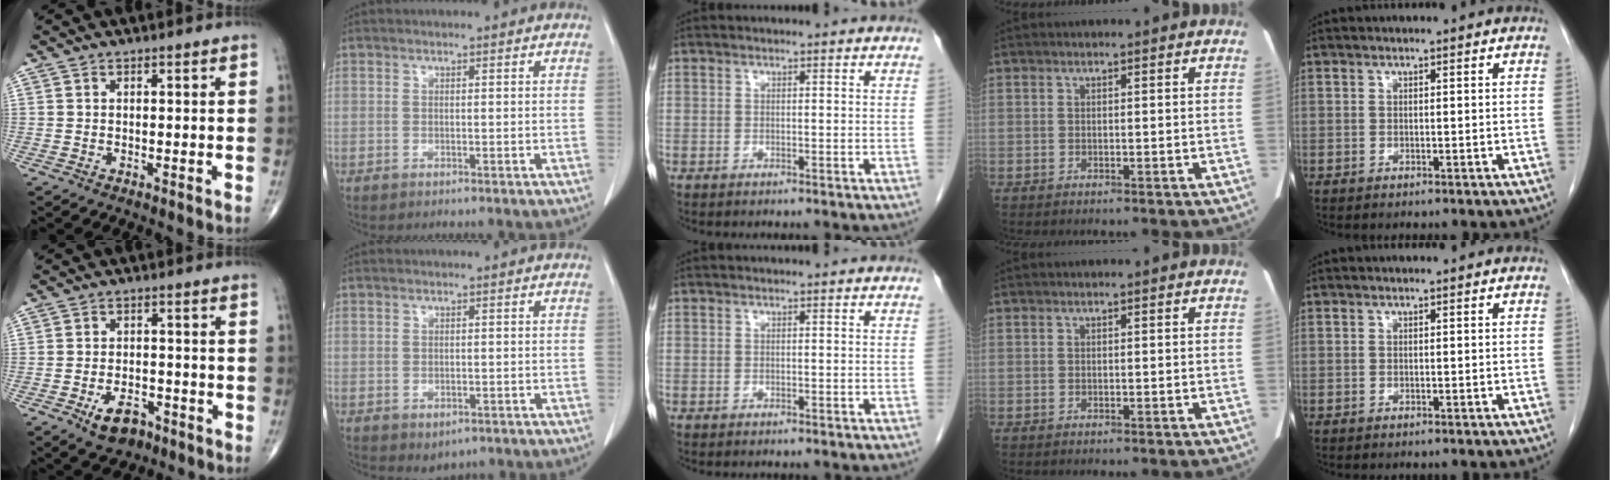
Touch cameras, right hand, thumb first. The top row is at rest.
{"thumb": {"total": 6.3, "force": [-3.6, 3.7, 3.7], "torque": [-0.051, 0.019, -0.056]}, "index": {"total": 1.9, "force": [-0.7, 1.4, 1.0], "torque": [-0.011, -0.001, 0.000]}}